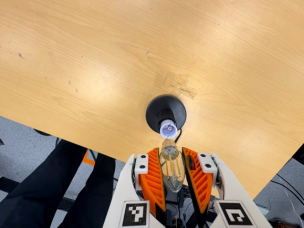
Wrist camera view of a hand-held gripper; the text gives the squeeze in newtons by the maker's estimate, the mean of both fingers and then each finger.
{"total": 13.3, "left": 13.7, "right": 12.9}